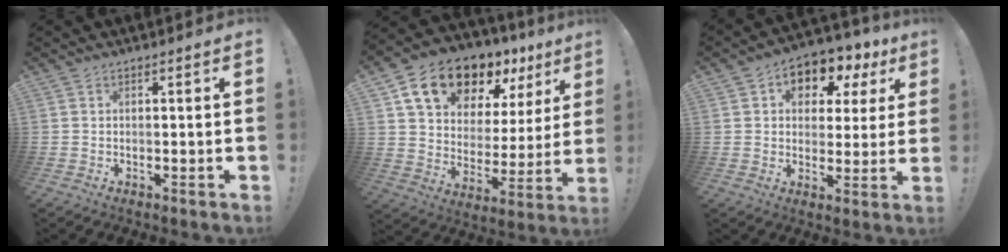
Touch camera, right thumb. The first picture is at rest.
{"total": 17.1, "force": [12.6, 8.9, 7.3], "torque": [-0.111, -0.088, 0.232]}
{"total": 7.7, "force": [3.1, 6.1, 3.7], "torque": [-0.041, -0.022, 0.059]}